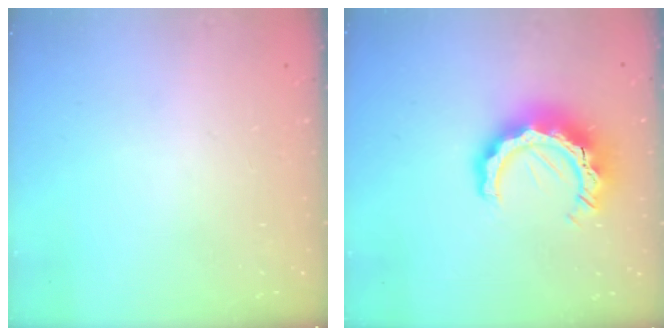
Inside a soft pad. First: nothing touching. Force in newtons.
{"total": 12.8, "press": 12.8, "slide": 1.3}